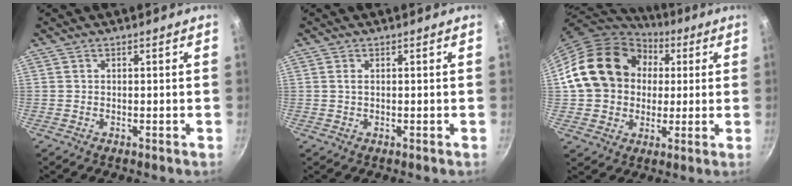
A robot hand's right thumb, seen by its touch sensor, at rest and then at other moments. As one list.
[{"total": 0.8, "force": [0.2, 0.3, 0.7], "torque": [-0.015, 0.002, 0.002]}, {"total": 20.2, "force": [3.3, 16.5, 11.1], "torque": [-0.172, 0.033, 0.052]}]